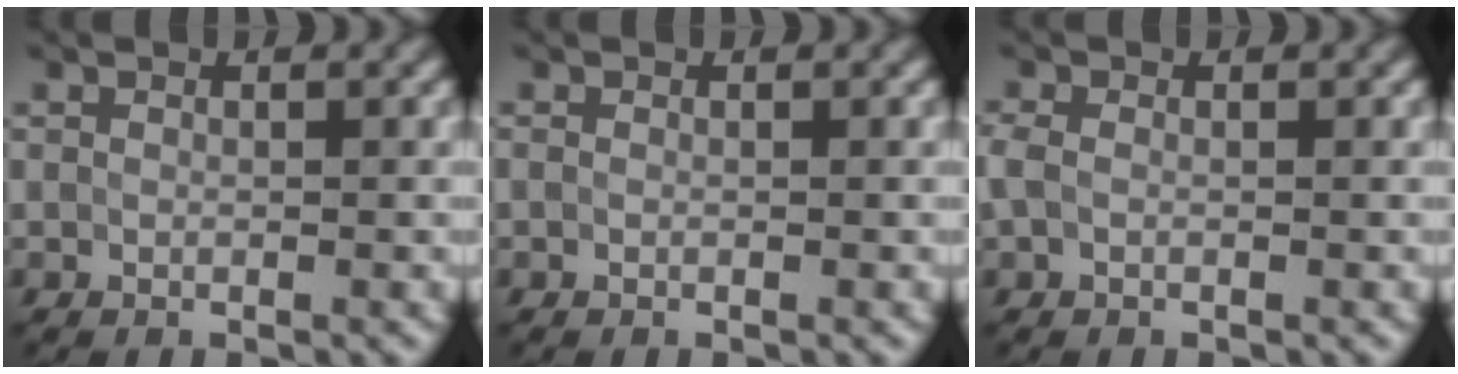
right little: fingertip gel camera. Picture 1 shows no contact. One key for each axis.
{"total": 0.0}
{"total": 1.2, "fx": -0.3, "fy": 0.9, "fz": 0.8, "tx": -0.024, "ty": 0.003, "tz": -0.011}